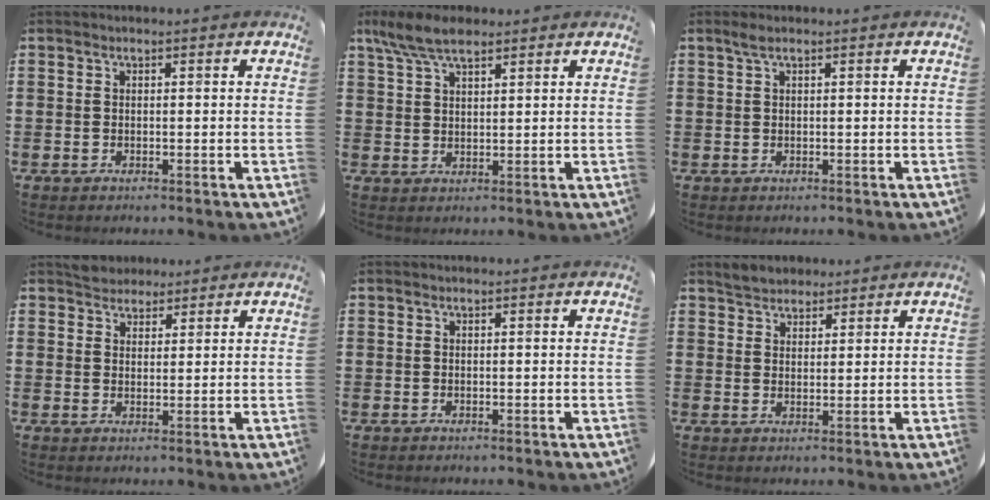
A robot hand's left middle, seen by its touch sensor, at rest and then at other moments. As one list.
[{"total": 5.8, "force": [4.5, 1.9, 3.1], "torque": [-0.064, -0.004, 0.082]}, {"total": 0.9, "force": [0.5, 0.0, 0.8], "torque": [-0.015, 0.003, 0.008]}, {"total": 2.9, "force": [2.6, 1.1, -0.2], "torque": [0.005, 0.001, 0.051]}, {"total": 0.0}, {"total": 2.8, "force": [2.6, 0.9, -0.1], "torque": [0.003, 0.001, 0.050]}]